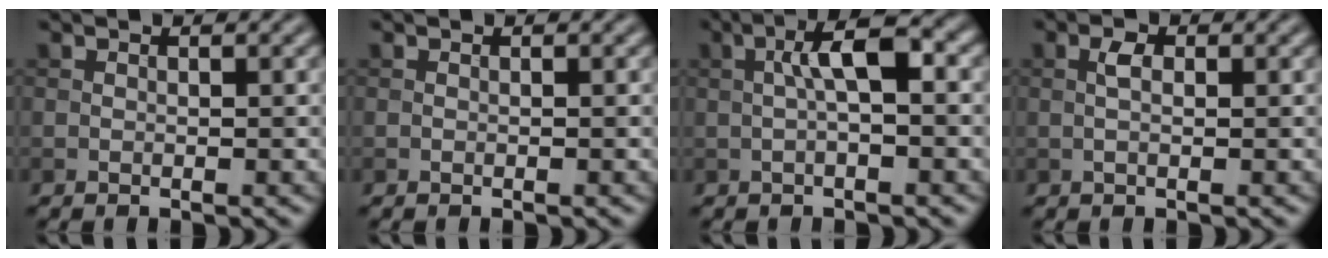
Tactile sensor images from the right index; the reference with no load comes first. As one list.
[{"total": 0.0}, {"total": 4.3, "force": [0.4, 1.0, 4.2], "torque": [-0.077, 0.014, 0.003]}, {"total": 1.5, "force": [0.1, 0.7, 1.3], "torque": [-0.026, 0.004, -0.003]}]